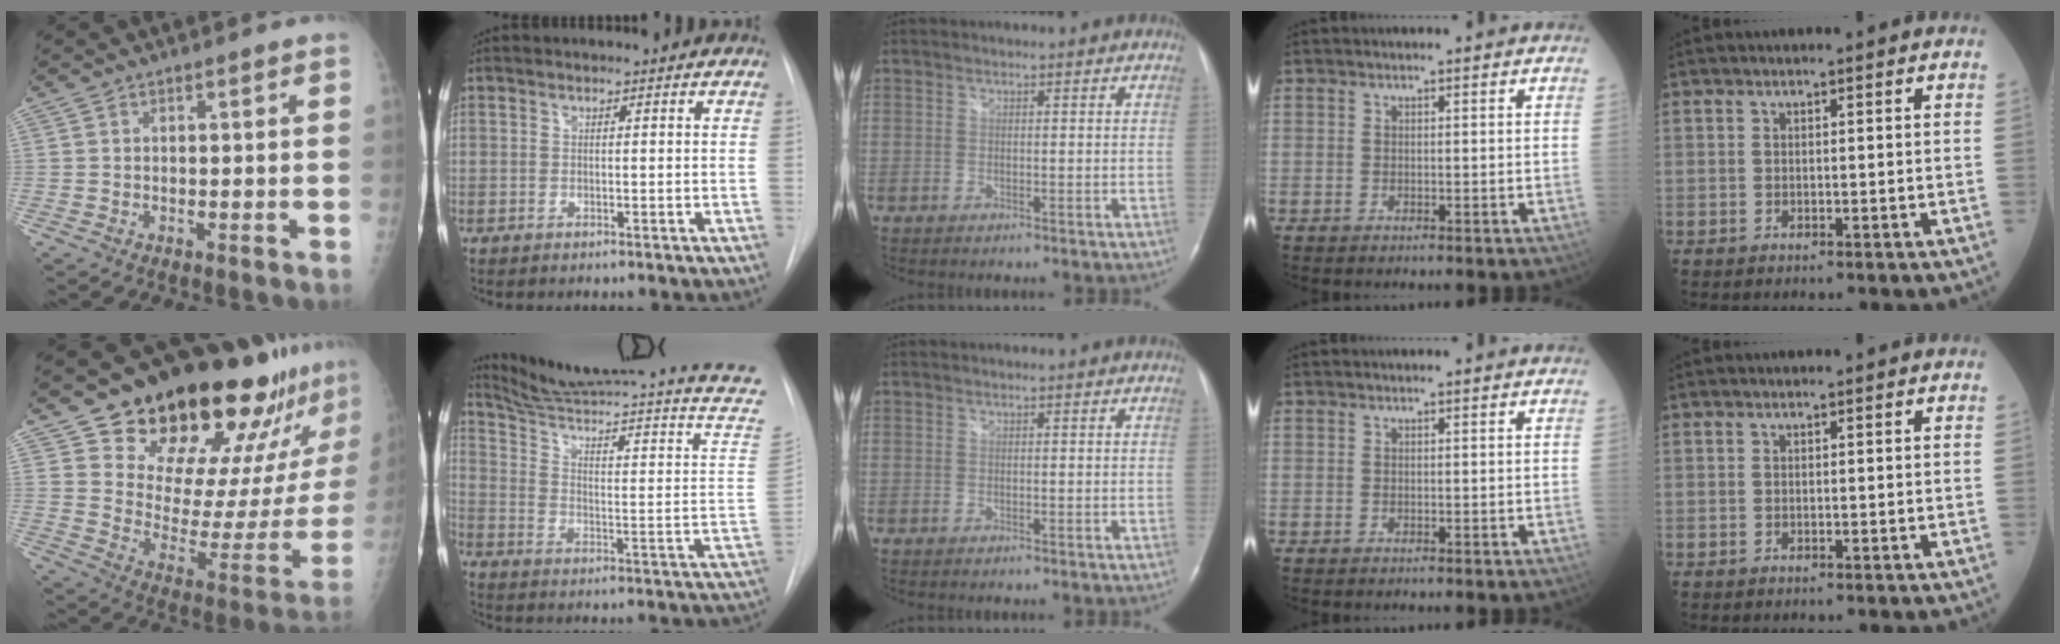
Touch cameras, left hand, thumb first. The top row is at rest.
{"thumb": {"total": 28.1, "force": [22.5, 10.2, 13.3], "torque": [-0.155, -0.122, 0.312]}, "index": {"total": 30.2, "force": [27.1, -1.5, 13.4], "torque": [-0.205, -0.134, 0.353]}}